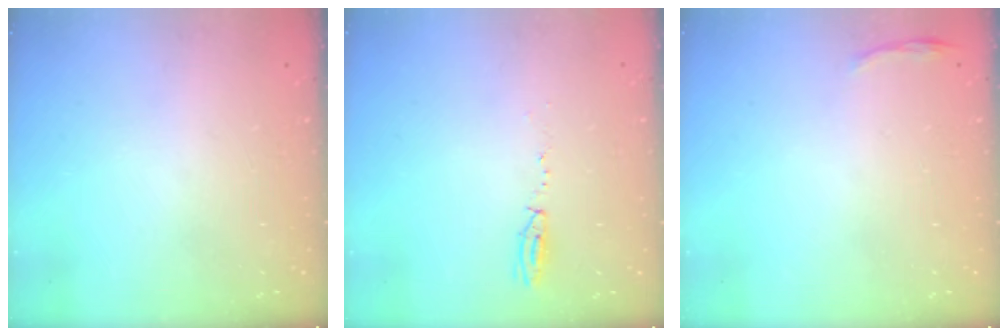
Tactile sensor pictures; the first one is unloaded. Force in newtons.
{"total": 3.8, "press": 3.7, "slide": 0.9}
{"total": 3.0, "press": 2.9, "slide": 0.8}